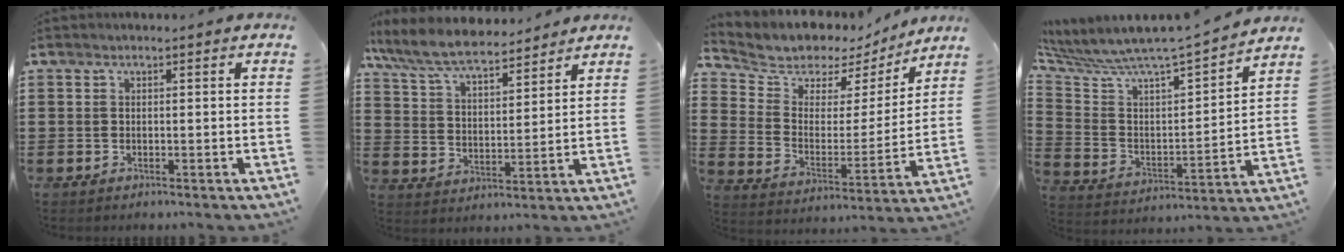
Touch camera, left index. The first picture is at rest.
{"total": 8.2, "force": [7.4, 1.3, 3.2], "torque": [-0.091, -0.031, 0.132]}
{"total": 6.0, "force": [5.4, 2.8, 0.1], "torque": [-0.046, -0.040, 0.091]}
{"total": 5.6, "force": [5.4, 0.1, 1.3], "torque": [-0.059, -0.064, 0.081]}